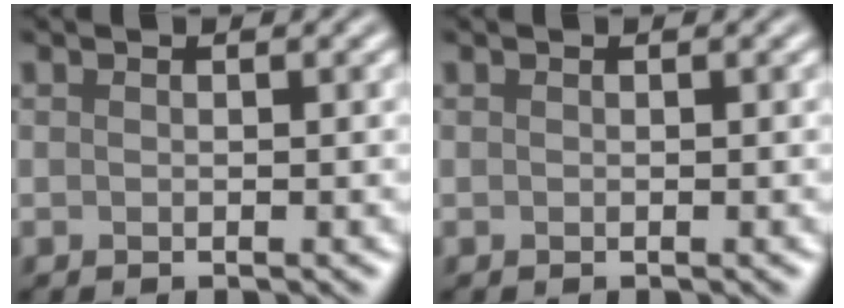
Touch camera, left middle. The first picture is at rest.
{"total": 0.0}